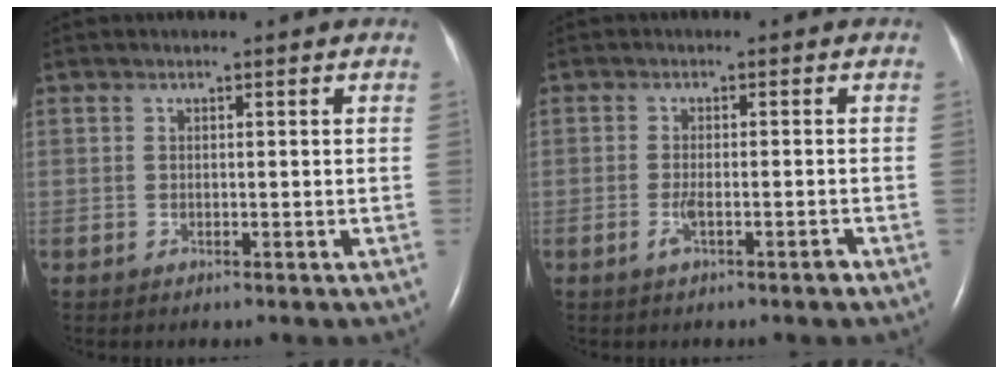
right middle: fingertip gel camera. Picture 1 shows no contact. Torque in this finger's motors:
{"motor_torque": [-0.14, 0.11, 0.01, 0.04]}